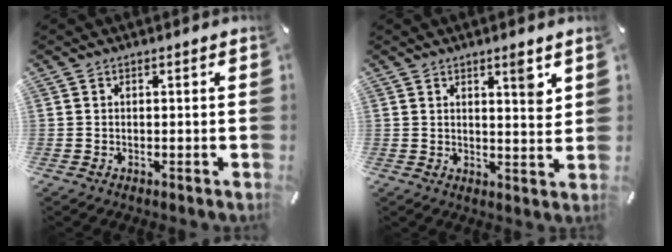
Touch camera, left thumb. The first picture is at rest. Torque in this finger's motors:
{"motor_torque": [0.94, 0.86, 0.50, -0.46, 0.21]}